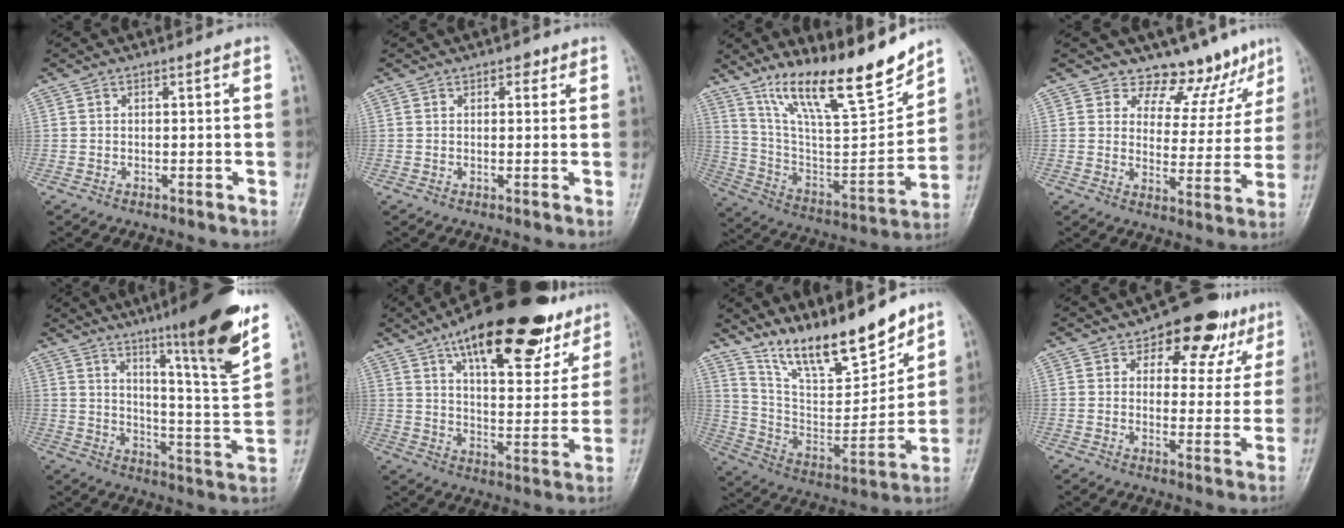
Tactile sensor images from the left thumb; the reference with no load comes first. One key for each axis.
{"total": 1.9, "fx": 1.1, "fy": 1.2, "fz": 1.0, "tx": 0.000, "ty": -0.002, "tz": 0.011}
{"total": 21.9, "fx": 16.4, "fy": 4.7, "fz": 13.6, "tx": -0.189, "ty": -0.086, "tz": 0.290}
{"total": 10.2, "fx": 8.5, "fy": 5.2, "fz": 2.1, "tx": 0.014, "ty": -0.066, "tz": 0.111}
{"total": 19.0, "fx": 11.9, "fy": 1.5, "fz": 14.8, "tx": -0.191, "ty": -0.067, "tz": 0.183}
{"total": 25.7, "fx": 16.4, "fy": 10.1, "fz": 17.0, "tx": -0.209, "ty": -0.040, "tz": 0.245}
{"total": 18.7, "fx": 14.7, "fy": 5.2, "fz": 10.3, "tx": -0.127, "ty": -0.088, "tz": 0.268}
{"total": 12.1, "fx": 7.2, "fy": 7.2, "fz": 6.6, "tx": -0.025, "ty": -0.028, "tz": 0.091}